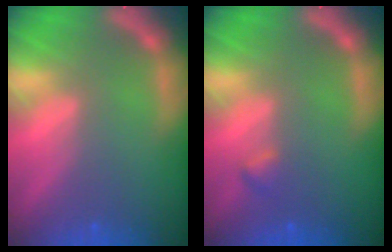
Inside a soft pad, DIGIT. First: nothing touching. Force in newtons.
{"total": 0.9}